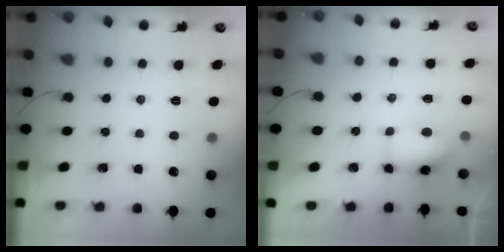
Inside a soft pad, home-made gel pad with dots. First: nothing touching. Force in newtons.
{"total": 6.1, "press": 6.0, "slide": 1.1}